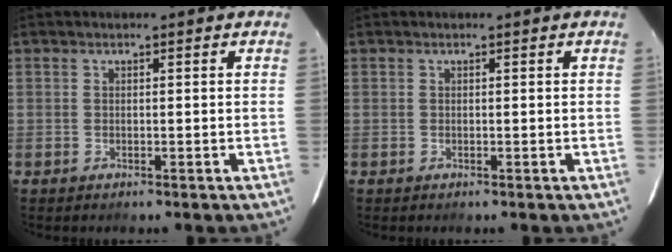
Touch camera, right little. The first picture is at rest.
{"total": 0.0}